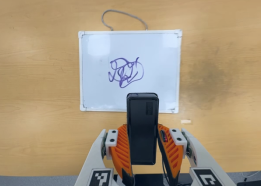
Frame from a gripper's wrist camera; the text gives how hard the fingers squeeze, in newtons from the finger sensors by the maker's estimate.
{"total": 4.2, "left": 2.9, "right": 5.4}